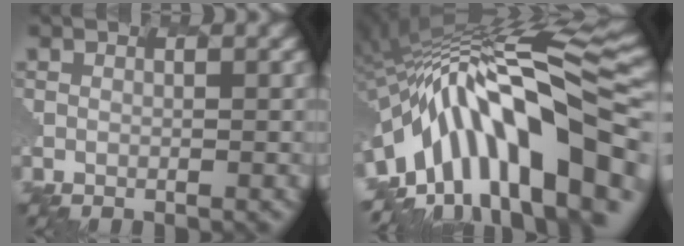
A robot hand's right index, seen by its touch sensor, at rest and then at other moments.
{"total": 14.0, "force": [-6.0, 5.5, 11.4], "torque": [-0.194, 0.039, -0.115]}